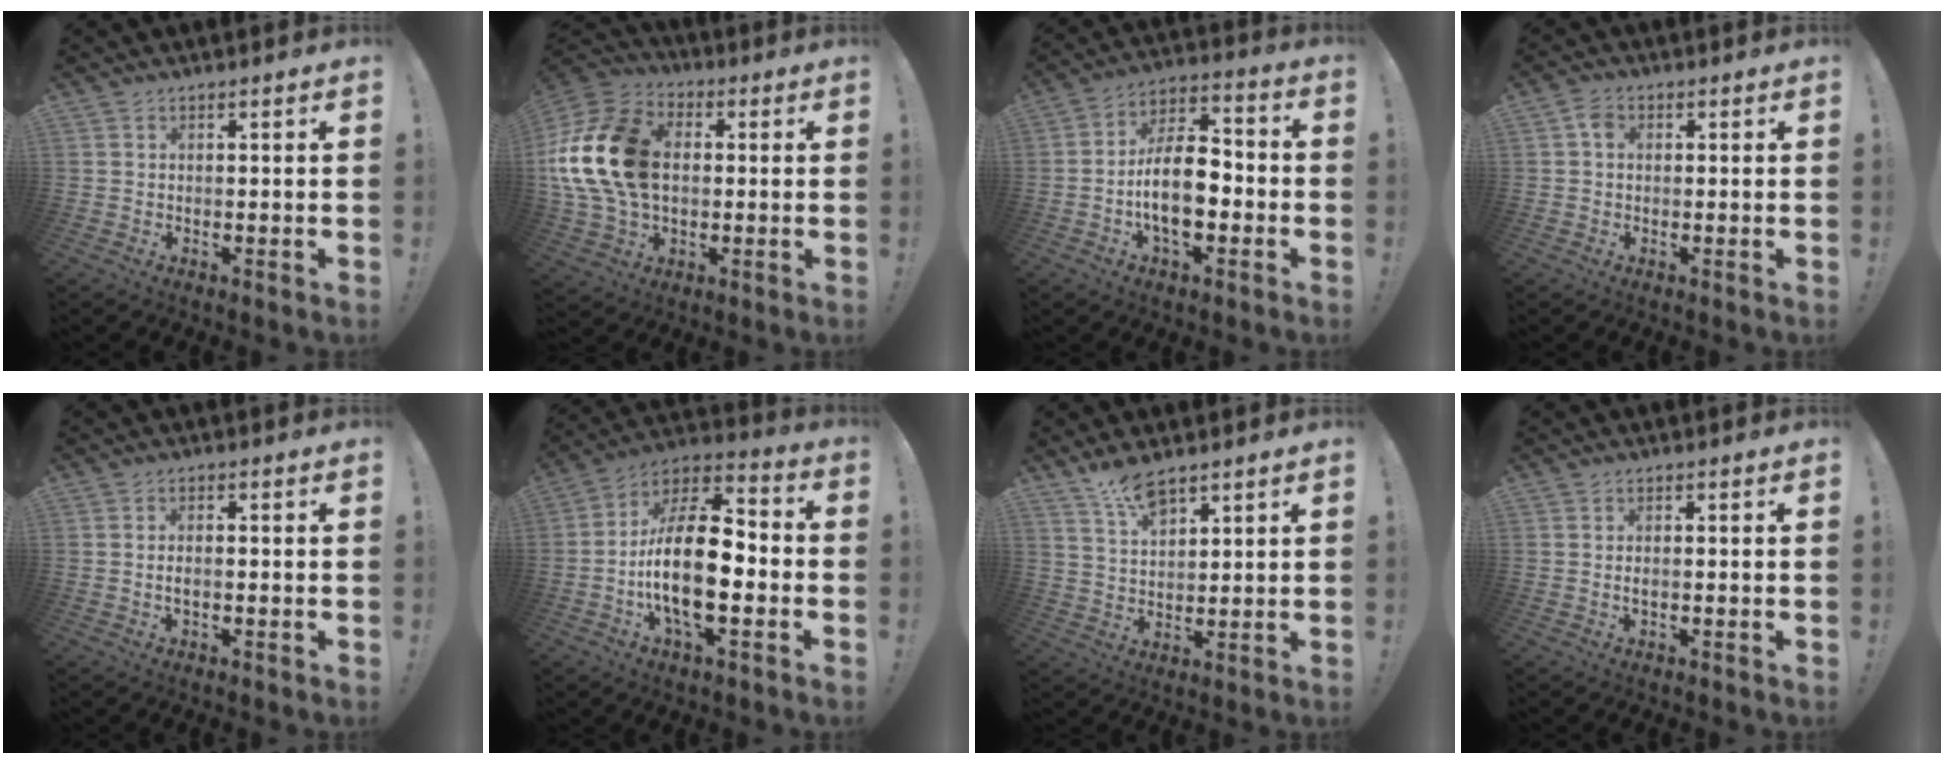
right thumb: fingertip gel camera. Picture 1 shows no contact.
{"total": 22.5, "force": [2.1, 16.1, 15.6], "torque": [-0.283, 0.013, 0.047]}
{"total": 14.8, "force": [-4.0, 7.9, 11.9], "torque": [-0.225, 0.020, -0.071]}
{"total": 3.2, "force": [0.3, 2.3, 2.1], "torque": [-0.047, 0.011, 0.008]}
{"total": 1.9, "force": [-0.3, 0.8, 1.7], "torque": [-0.030, 0.005, -0.006]}
{"total": 20.7, "force": [-4.0, 9.4, 18.0], "torque": [-0.342, 0.014, -0.066]}
{"total": 7.7, "force": [6.0, 2.4, 4.2], "torque": [-0.072, -0.032, 0.107]}
{"total": 1.2, "force": [0.0, 0.5, 1.1], "torque": [-0.023, 0.003, -0.001]}